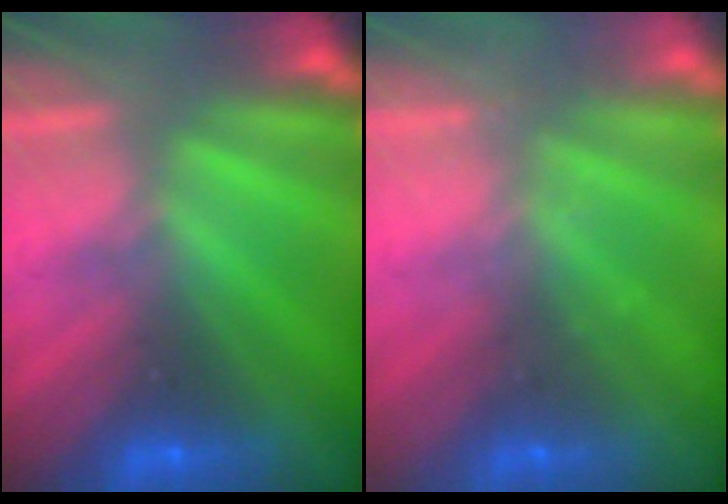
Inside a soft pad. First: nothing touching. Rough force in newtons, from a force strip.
{"total": 2.1}